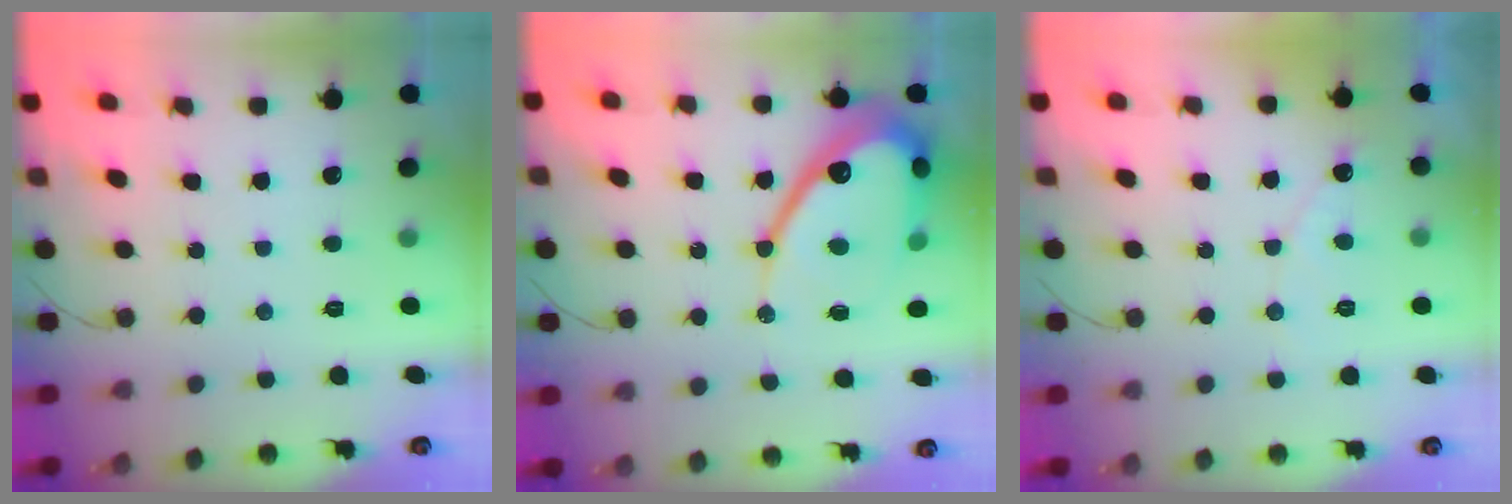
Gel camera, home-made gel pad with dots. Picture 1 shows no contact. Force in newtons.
{"total": 16.6, "press": 16.6, "slide": 1.0}
{"total": 3.4, "press": 3.4, "slide": 0.1}